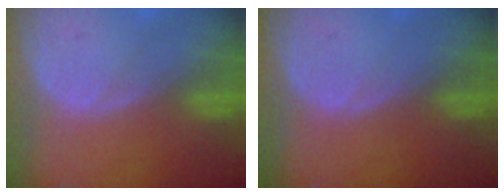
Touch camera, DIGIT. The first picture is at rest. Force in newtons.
{"total": 0.0}